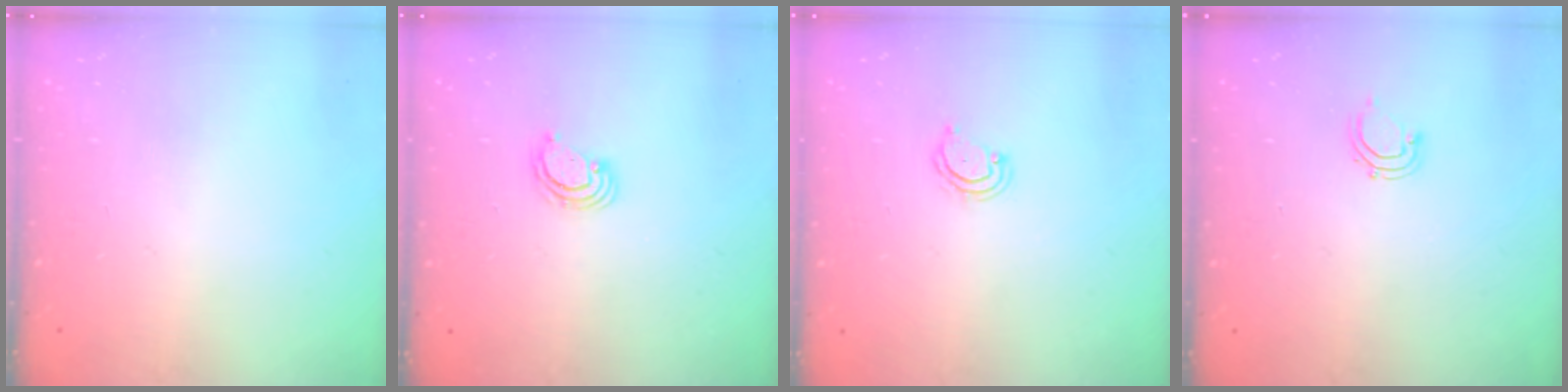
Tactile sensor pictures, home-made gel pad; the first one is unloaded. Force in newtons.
{"total": 2.4, "press": 2.4, "slide": 0.2}
{"total": 3.9, "press": 3.9, "slide": 0.3}
{"total": 3.7, "press": 3.6, "slide": 0.8}